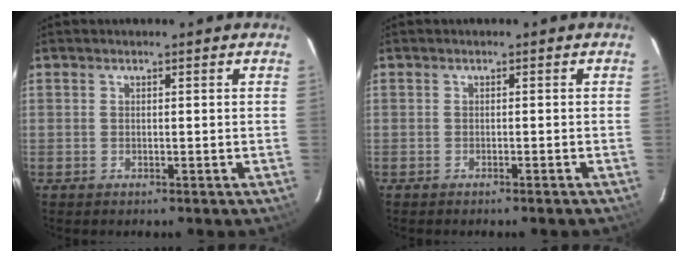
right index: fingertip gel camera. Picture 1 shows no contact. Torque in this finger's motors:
{"motor_torque": [0.20, -0.10, 0.03, -0.01]}